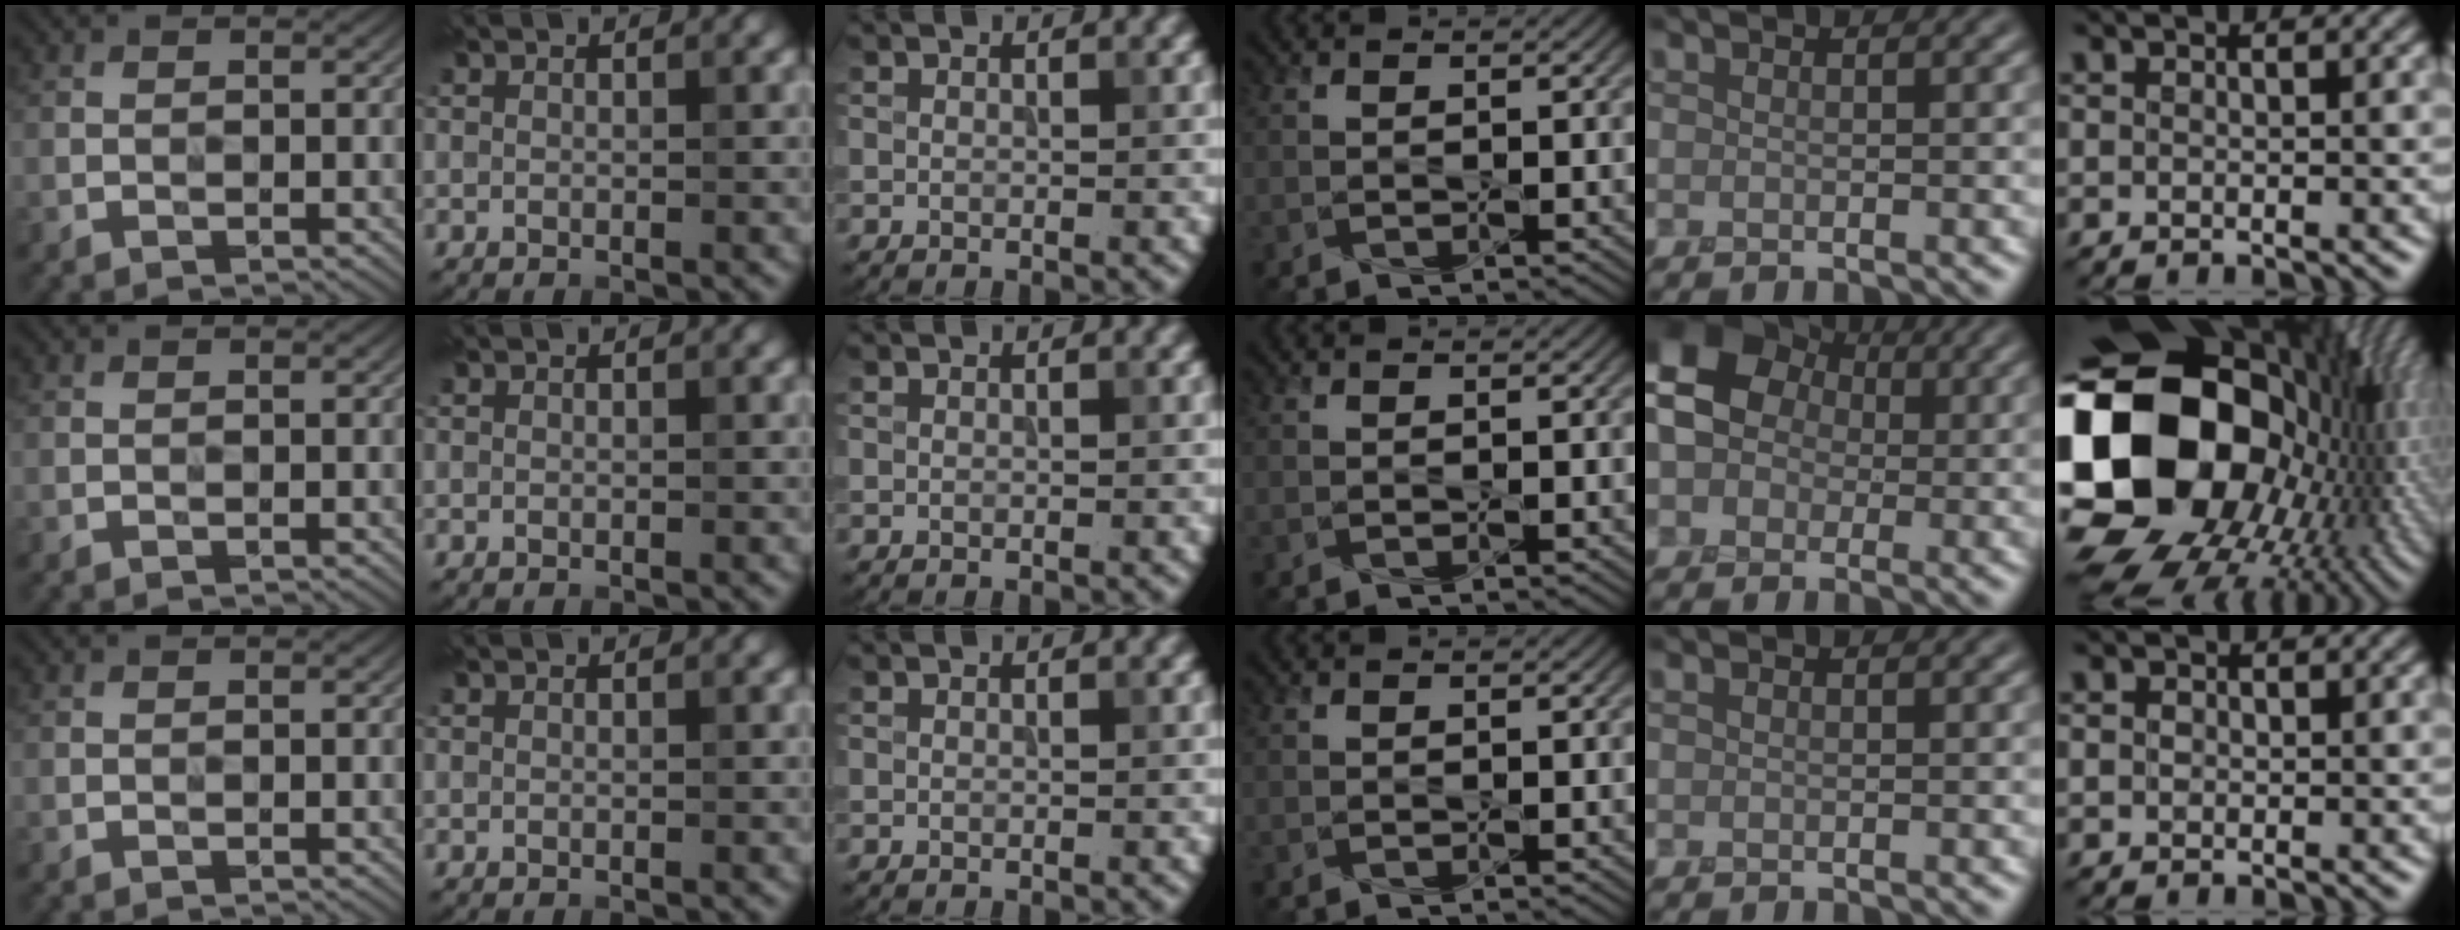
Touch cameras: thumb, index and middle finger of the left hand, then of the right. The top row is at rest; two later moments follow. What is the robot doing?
{"motion": "press", "object": "button"}